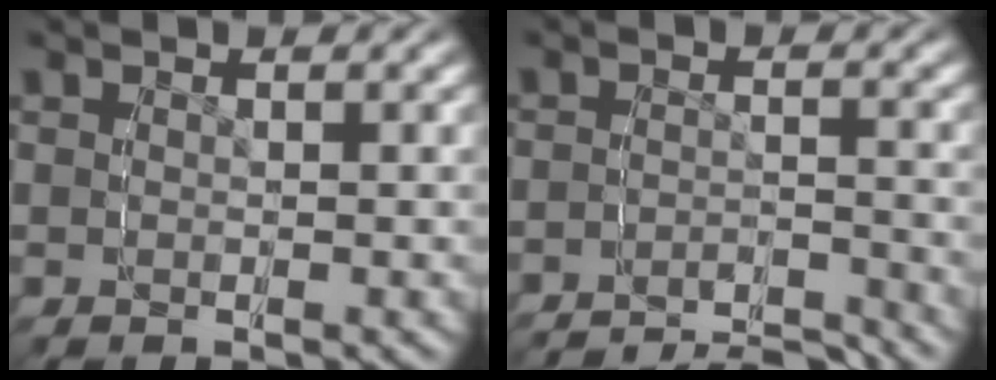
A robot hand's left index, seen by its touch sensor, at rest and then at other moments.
{"total": 8.1, "force": [-8.0, 1.1, 1.0], "torque": [0.009, -0.019, -0.132]}